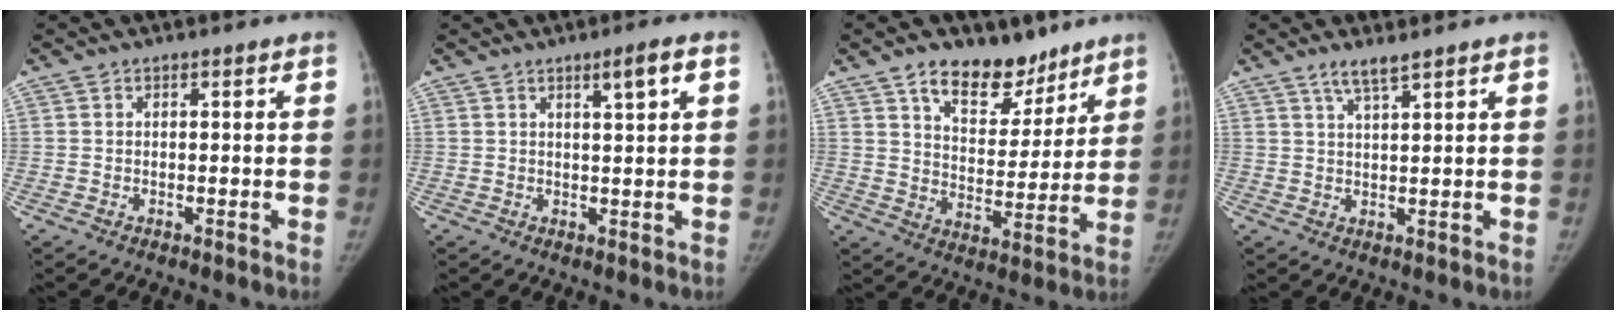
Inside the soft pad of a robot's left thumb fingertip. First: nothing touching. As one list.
[{"total": 3.5, "force": [1.7, 0.1, 3.1], "torque": [-0.046, -0.005, 0.028]}, {"total": 12.7, "force": [9.1, 7.1, 5.4], "torque": [-0.037, -0.057, 0.153]}, {"total": 3.3, "force": [2.6, 0.2, 2.0], "torque": [-0.039, -0.012, 0.053]}]